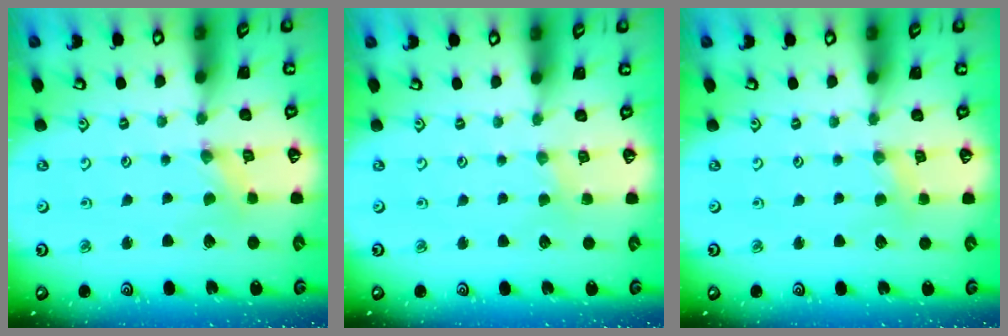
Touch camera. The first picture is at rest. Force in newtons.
{"total": 1.3, "press": 1.2, "slide": 0.3}
{"total": 2.8, "press": 2.7, "slide": 0.5}